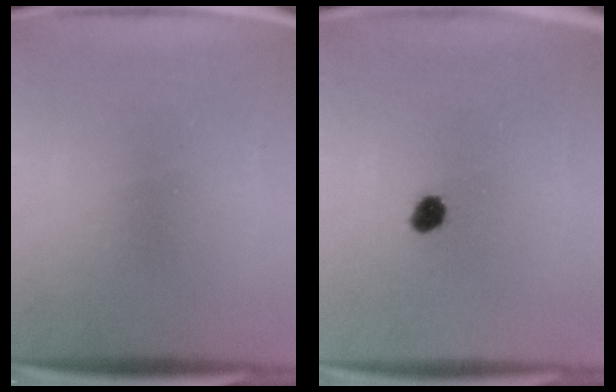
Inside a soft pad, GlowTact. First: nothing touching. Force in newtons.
{"total": 2.8}